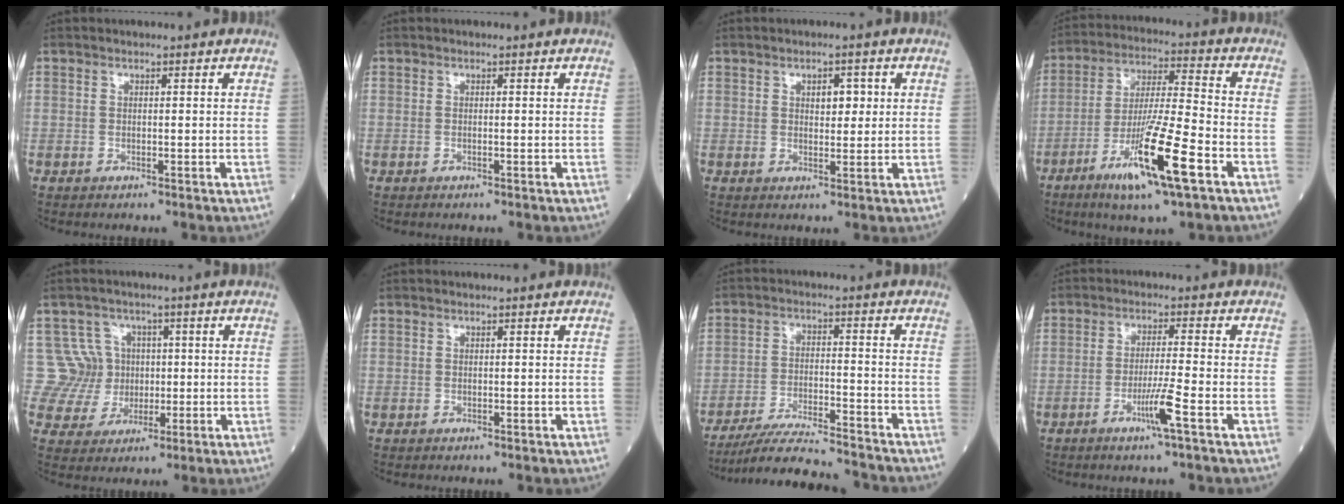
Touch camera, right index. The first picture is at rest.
{"total": 0.0}
{"total": 3.0, "force": [0.9, 1.5, 2.4], "torque": [-0.030, 0.003, 0.012]}
{"total": 14.3, "force": [-6.8, 0.4, 12.5], "torque": [-0.233, -0.024, -0.120]}
{"total": 7.3, "force": [1.3, 7.2, -0.6], "torque": [0.025, 0.025, 0.029]}
{"total": 0.0}
{"total": 14.6, "force": [-13.7, 0.4, 5.1], "torque": [-0.089, -0.013, -0.217]}
{"total": 4.9, "force": [-2.3, -0.8, 4.3], "torque": [-0.084, -0.011, -0.045]}